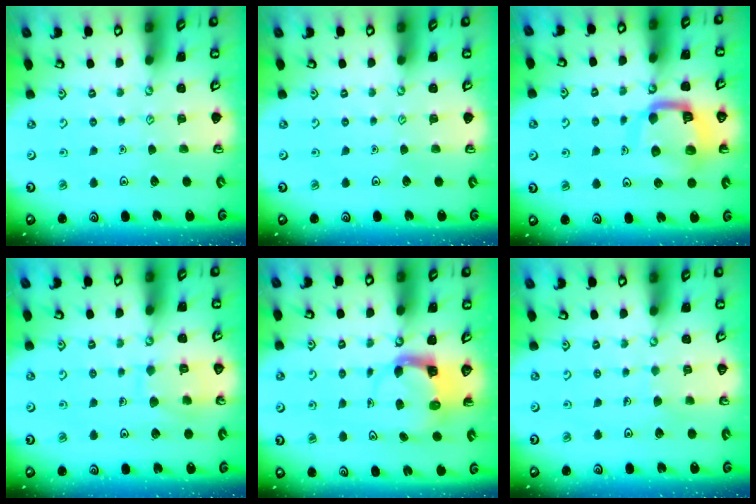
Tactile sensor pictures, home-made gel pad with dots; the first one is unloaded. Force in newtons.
{"total": 0.0}
{"total": 11.5, "press": 11.4, "slide": 1.4}
{"total": 8.3, "press": 8.3, "slide": 0.4}
{"total": 3.7, "press": 3.7, "slide": 0.5}
{"total": 3.9, "press": 3.9, "slide": 0.2}